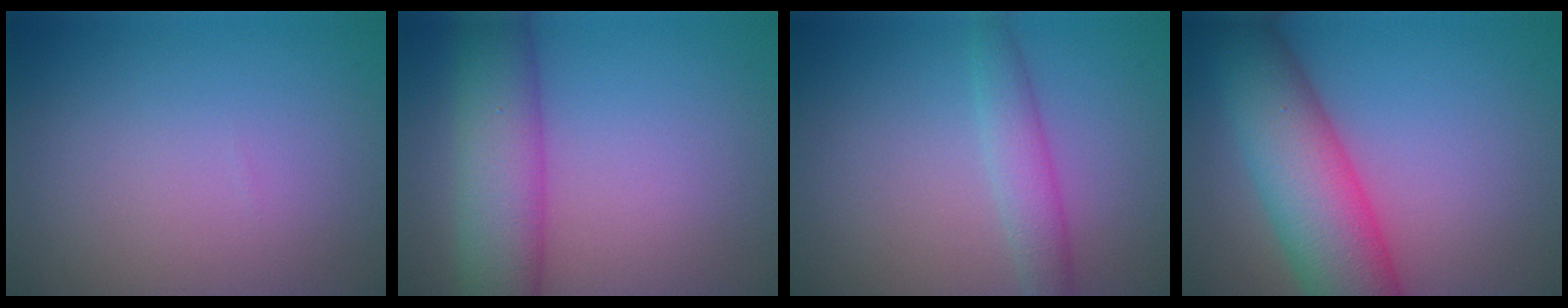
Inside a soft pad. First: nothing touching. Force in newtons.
{"total": 7.6, "press": 7.6, "slide": 0.1}
{"total": 2.7, "press": 2.7, "slide": 0.2}
{"total": 9.2, "press": 9.2, "slide": 0.5}